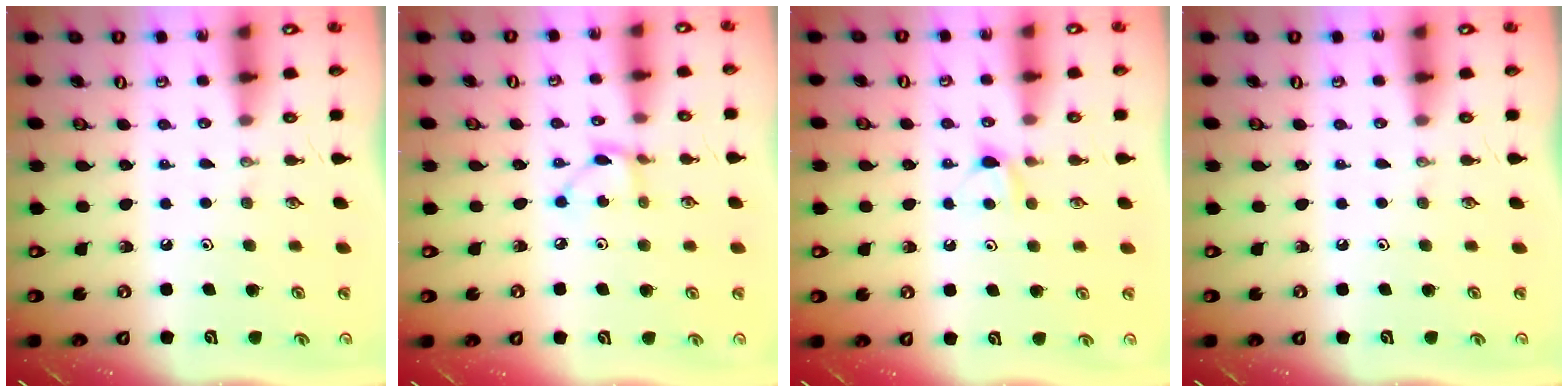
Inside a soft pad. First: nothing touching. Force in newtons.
{"total": 3.1, "press": 3.1, "slide": 0.2}
{"total": 5.0, "press": 5.0, "slide": 0.5}
{"total": 0.0}